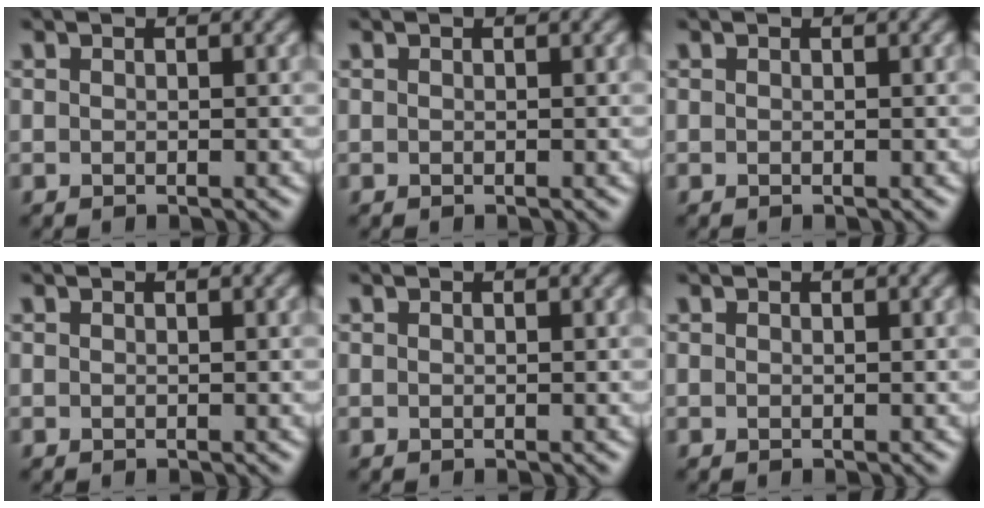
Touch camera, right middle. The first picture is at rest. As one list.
[{"total": 0.0}, {"total": 0.0}, {"total": 0.0}, {"total": 0.0}, {"total": 0.0}]